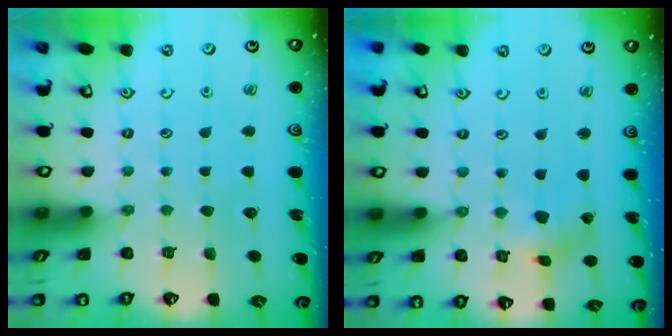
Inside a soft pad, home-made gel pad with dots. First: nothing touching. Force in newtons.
{"total": 2.5, "press": 2.5, "slide": 0.4}